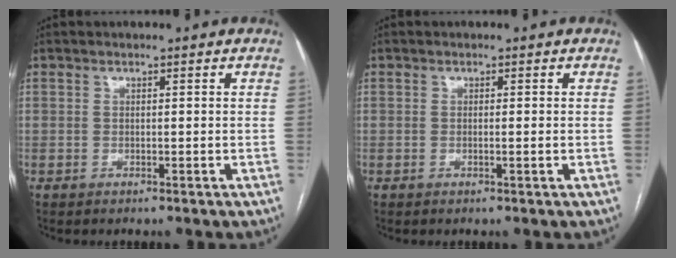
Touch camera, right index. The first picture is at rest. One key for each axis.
{"total": 1.1, "fx": -0.2, "fy": -0.2, "fz": 1.0, "tx": -0.018, "ty": -0.002, "tz": -0.003}